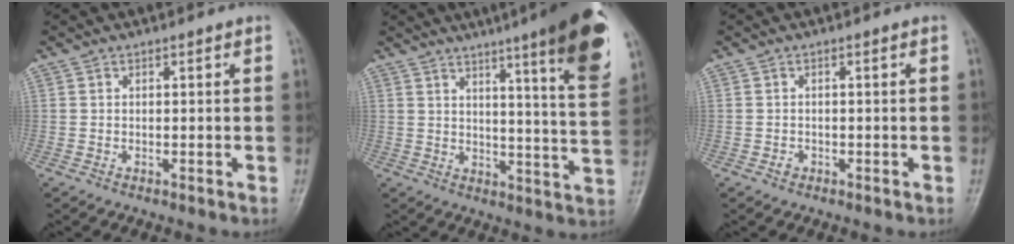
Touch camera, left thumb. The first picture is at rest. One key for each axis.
{"total": 17.6, "fx": 10.2, "fy": 1.6, "fz": 14.3, "tx": -0.170, "ty": -0.050, "tz": 0.127}
{"total": 0.9, "fx": -0.5, "fy": 0.7, "fz": 0.2, "tx": -0.001, "ty": 0.006, "tz": -0.008}